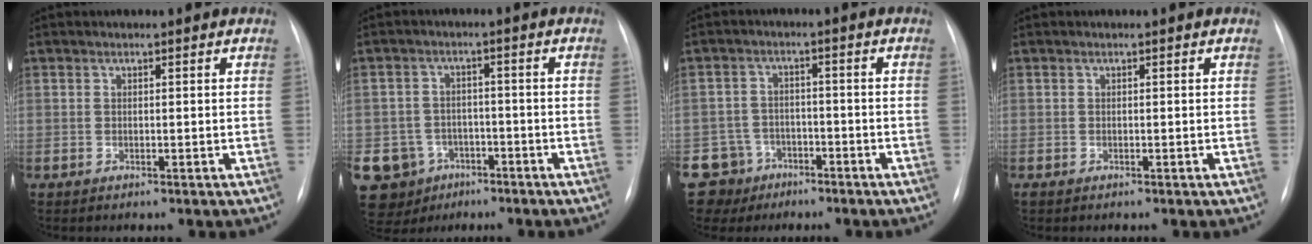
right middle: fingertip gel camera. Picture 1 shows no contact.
{"total": 9.2, "force": [-4.3, 8.0, 1.3], "torque": [-0.037, 0.014, -0.055]}
{"total": 6.8, "force": [-4.1, 5.4, -0.4], "torque": [0.004, 0.012, -0.068]}
{"total": 1.6, "force": [-1.4, 0.6, 0.6], "torque": [-0.008, -0.003, -0.015]}